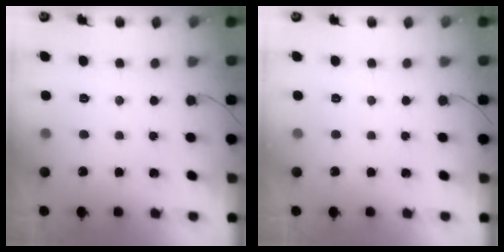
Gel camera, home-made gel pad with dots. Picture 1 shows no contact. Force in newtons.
{"total": 0.0}